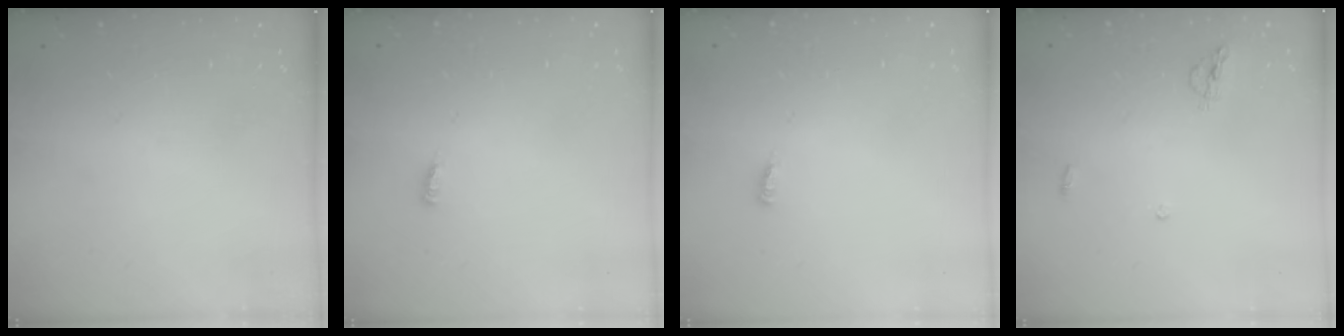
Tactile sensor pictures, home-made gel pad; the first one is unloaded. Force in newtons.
{"total": 2.6, "press": 2.6, "slide": 0.3}
{"total": 2.6, "press": 2.6, "slide": 0.3}
{"total": 5.0, "press": 4.9, "slide": 0.2}